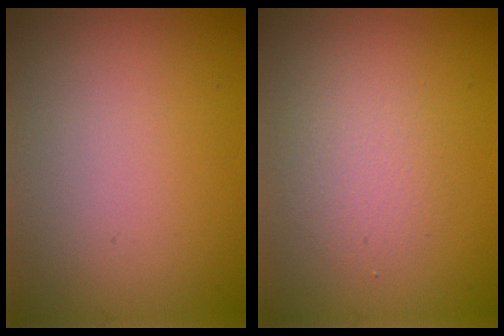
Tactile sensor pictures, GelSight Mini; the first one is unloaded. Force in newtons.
{"total": 2.1, "press": 2.1, "slide": 0.0}